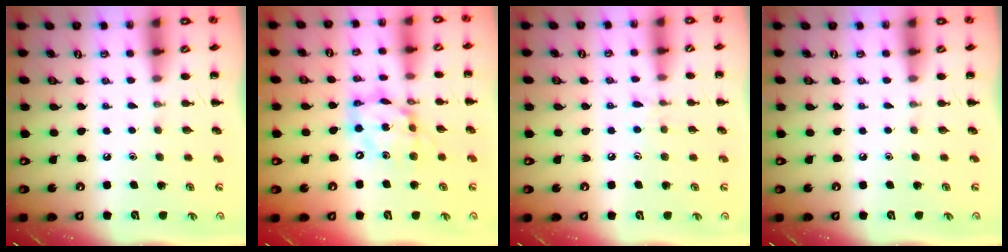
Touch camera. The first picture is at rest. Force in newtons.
{"total": 14.0, "press": 13.5, "slide": 3.7}
{"total": 6.4, "press": 5.9, "slide": 2.3}
{"total": 0.0}